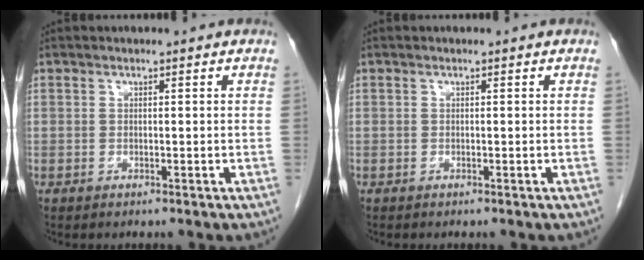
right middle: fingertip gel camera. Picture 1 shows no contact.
{"total": 0.0}